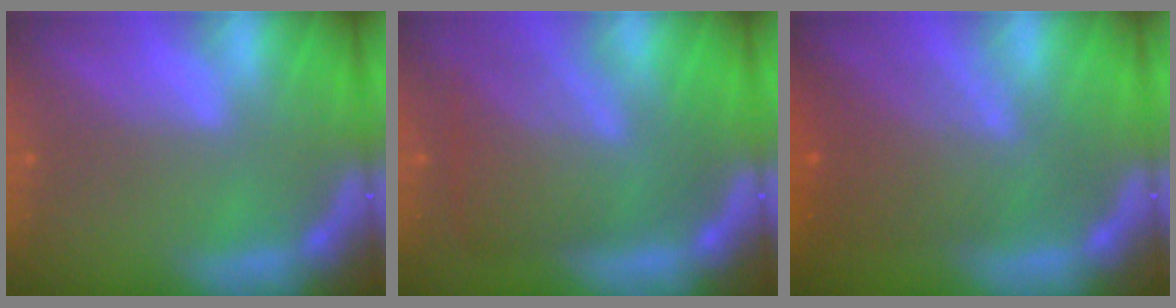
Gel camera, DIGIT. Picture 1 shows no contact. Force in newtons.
{"total": 8.6}
{"total": 7.6}